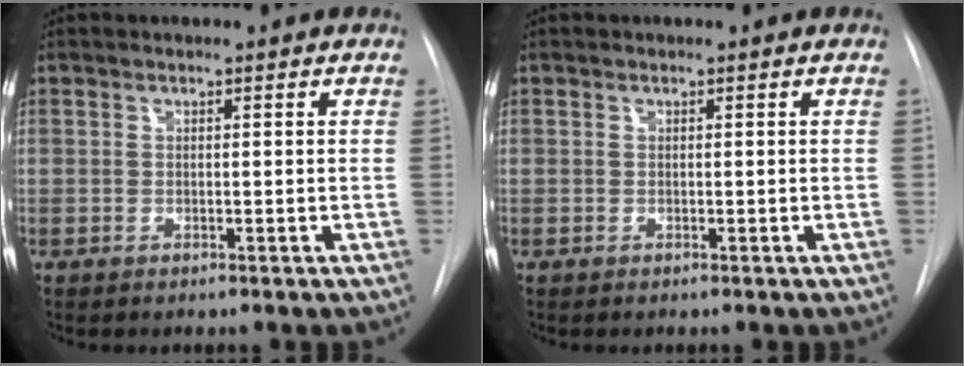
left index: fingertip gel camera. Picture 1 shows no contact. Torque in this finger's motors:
{"motor_torque": [-0.25, 0.26, 0.01, 0.00]}